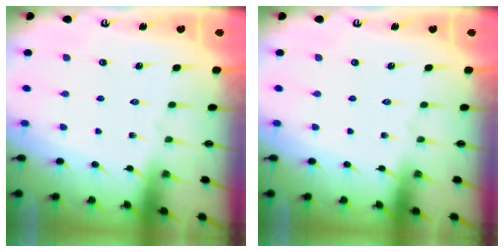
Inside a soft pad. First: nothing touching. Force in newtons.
{"total": 0.0}